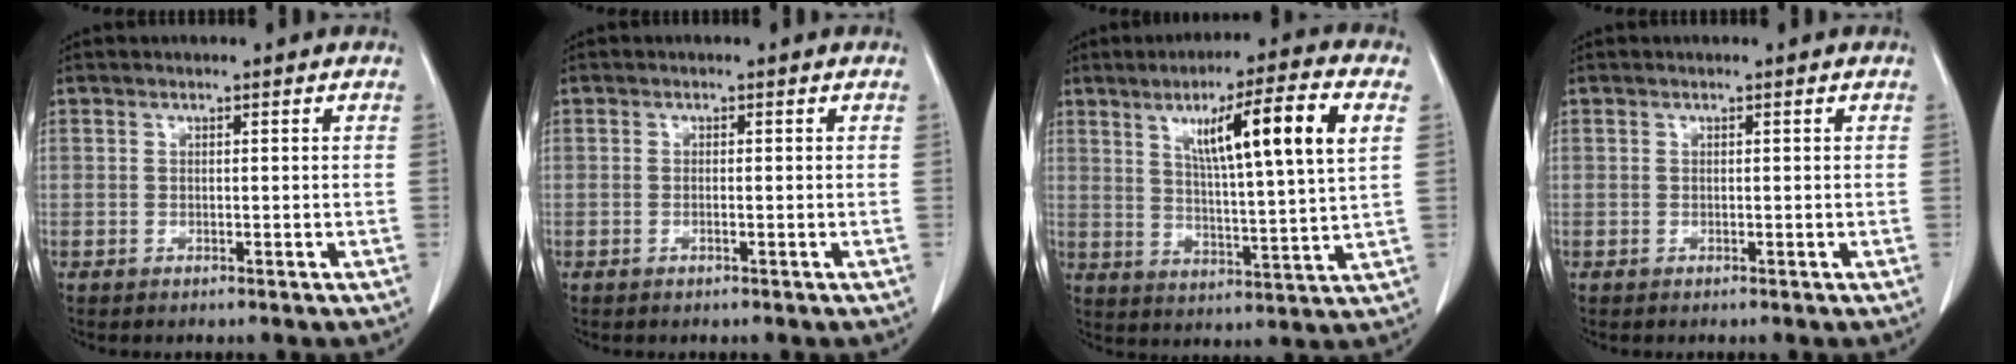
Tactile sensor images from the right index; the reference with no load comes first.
{"total": 0.7, "force": [-0.2, 0.1, 0.6], "torque": [-0.010, 0.000, -0.003]}
{"total": 14.6, "force": [5.2, 0.1, 13.6], "torque": [-0.218, 0.010, 0.081]}
{"total": 0.0}